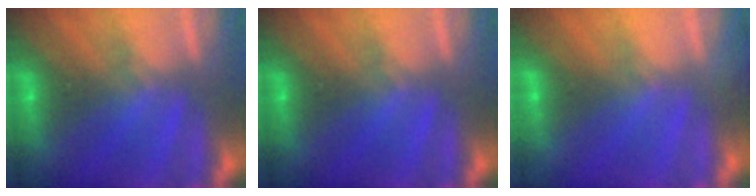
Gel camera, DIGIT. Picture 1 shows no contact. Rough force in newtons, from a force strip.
{"total": 0.0}
{"total": 2.9}